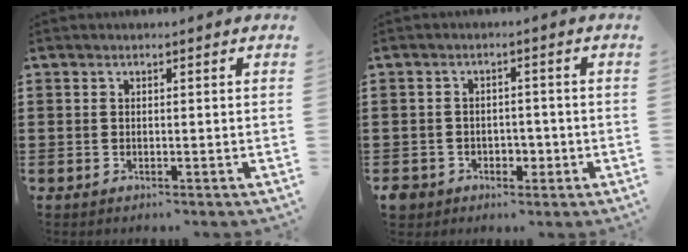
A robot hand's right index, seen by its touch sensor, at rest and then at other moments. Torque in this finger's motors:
{"motor_torque": [0.03, -0.01, 0.03, 0.03]}